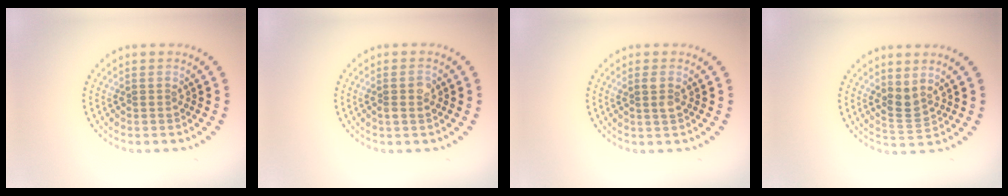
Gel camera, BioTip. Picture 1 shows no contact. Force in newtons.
{"total": 1.6, "press": 1.6, "slide": 0.4}
{"total": 1.1, "press": 1.1, "slide": 0.2}
{"total": 1.9, "press": 1.4, "slide": 1.4}